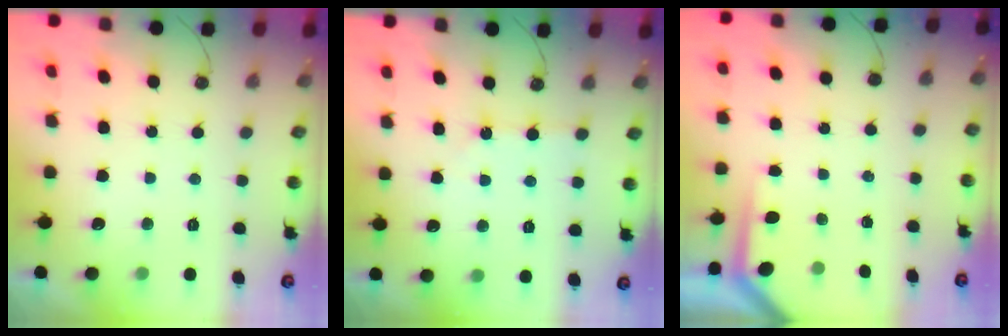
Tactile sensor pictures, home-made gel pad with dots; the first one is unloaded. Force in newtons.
{"total": 2.9, "press": 2.8, "slide": 0.4}
{"total": 2.7, "press": 2.7, "slide": 0.4}